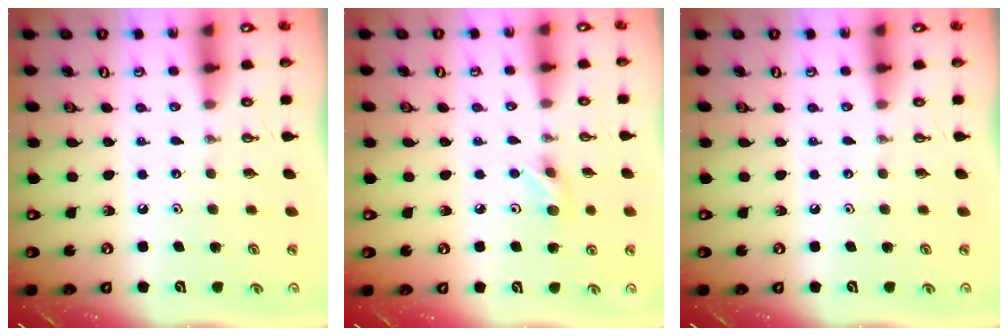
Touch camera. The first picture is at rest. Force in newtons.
{"total": 5.1, "press": 5.0, "slide": 0.9}
{"total": 0.0}